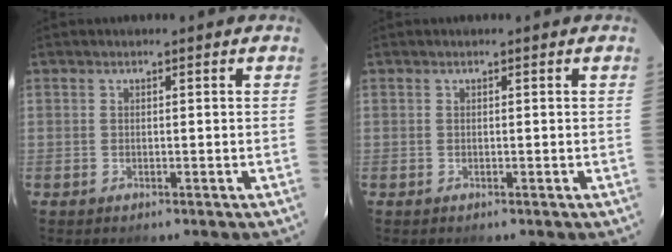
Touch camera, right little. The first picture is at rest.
{"total": 0.0}